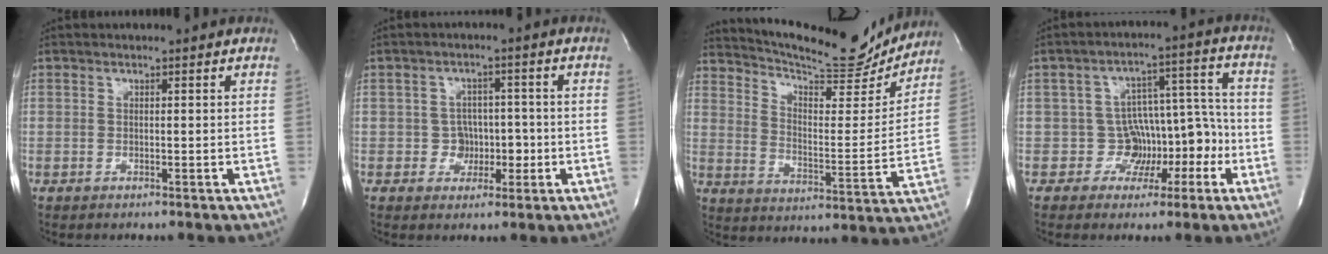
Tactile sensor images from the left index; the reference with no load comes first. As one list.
[{"total": 3.9, "force": [-1.0, 3.6, 0.8], "torque": [0.007, 0.012, -0.011]}, {"total": 18.7, "force": [17.5, 3.0, 5.7], "torque": [-0.093, -0.032, 0.249]}, {"total": 7.4, "force": [-3.1, 6.4, 2.0], "torque": [0.008, 0.048, -0.038]}]